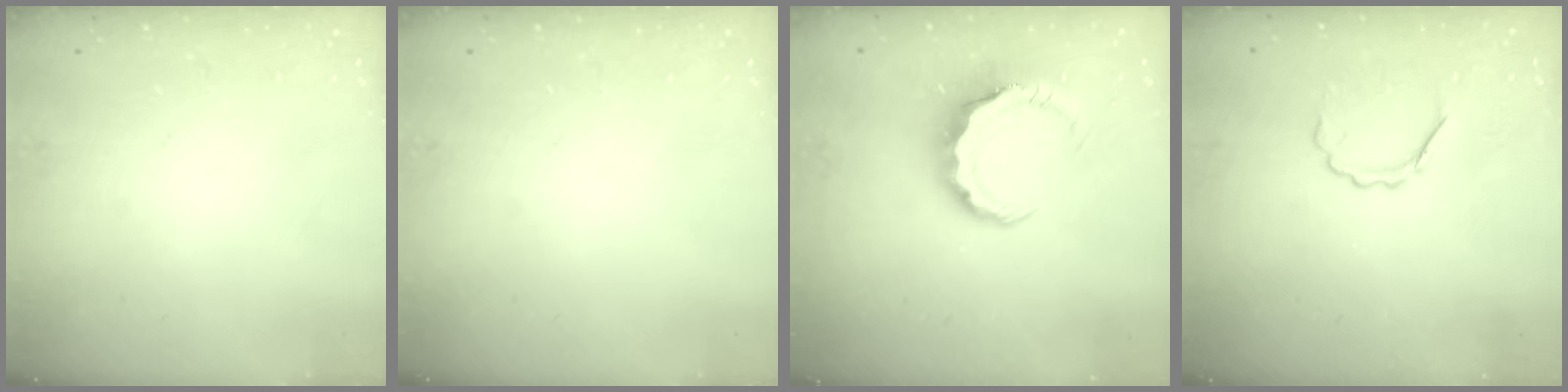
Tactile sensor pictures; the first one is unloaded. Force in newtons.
{"total": 0.0}
{"total": 7.8, "press": 7.8, "slide": 0.8}
{"total": 3.9, "press": 3.8, "slide": 0.6}